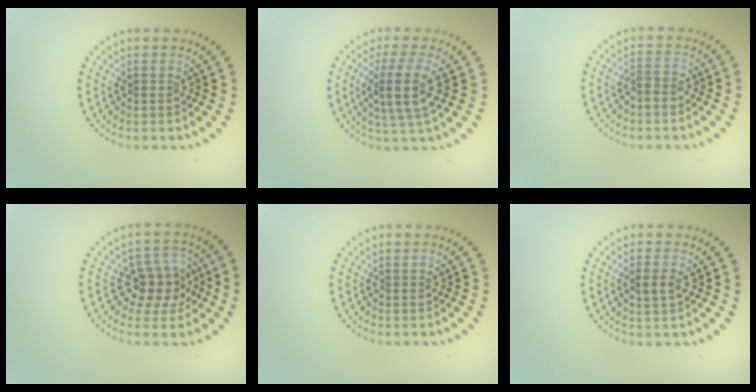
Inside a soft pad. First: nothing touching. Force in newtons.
{"total": 4.3, "press": 3.8, "slide": 2.1}
{"total": 1.7, "press": 1.6, "slide": 0.7}
{"total": 3.6, "press": 3.3, "slide": 1.3}
{"total": 0.0}
{"total": 1.8, "press": 1.8, "slide": 0.3}